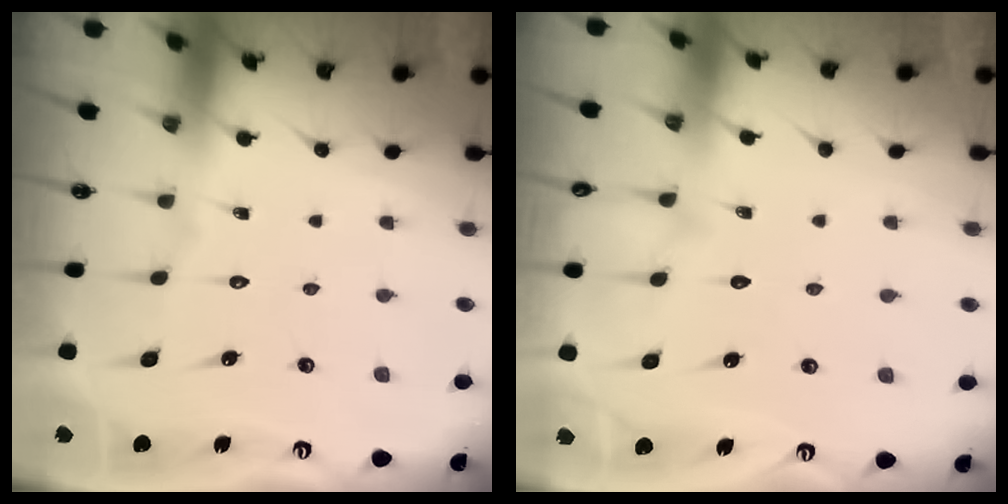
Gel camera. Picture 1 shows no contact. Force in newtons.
{"total": 6.3, "press": 6.3, "slide": 0.5}